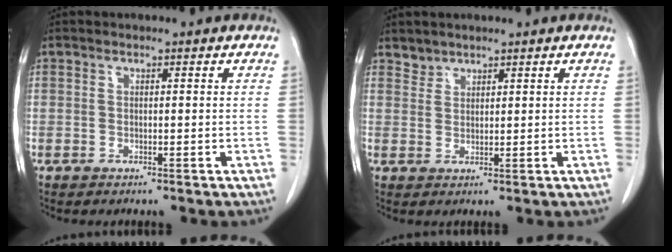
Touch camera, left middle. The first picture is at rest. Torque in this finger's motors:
{"motor_torque": [-0.02, -0.01, 0.02, 0.00]}